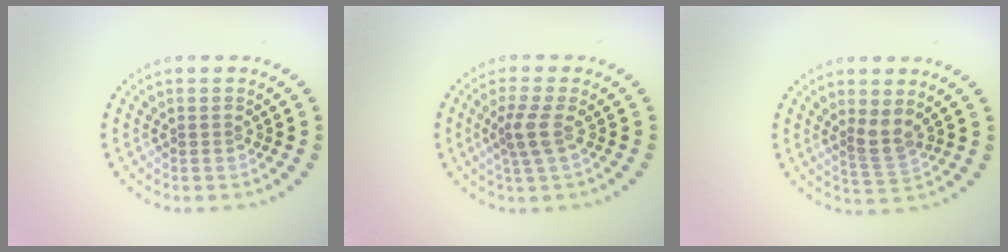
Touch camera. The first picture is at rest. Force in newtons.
{"total": 2.3, "press": 1.9, "slide": 1.4}
{"total": 2.2, "press": 1.7, "slide": 1.3}